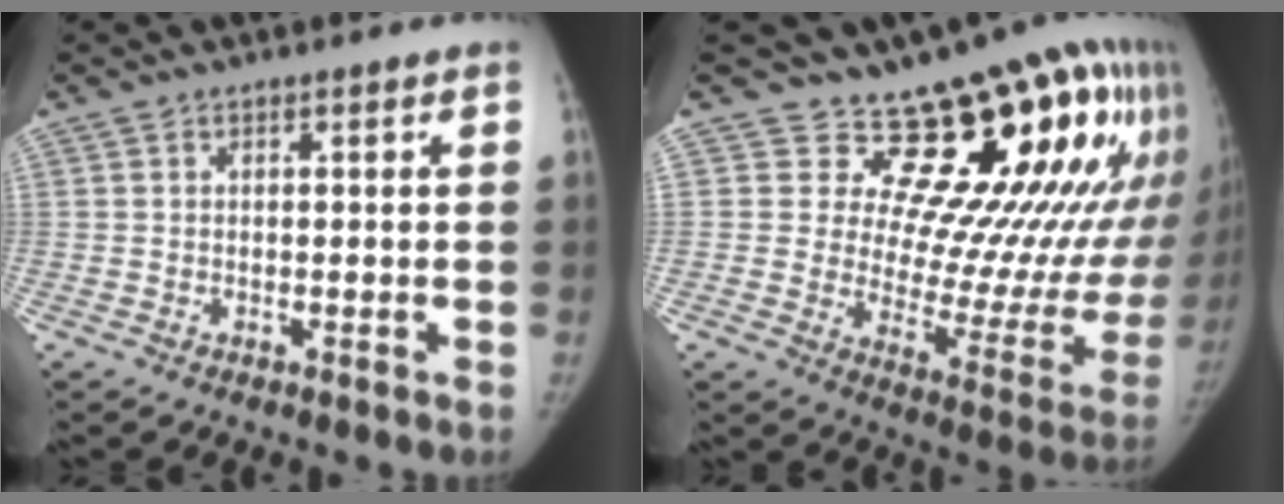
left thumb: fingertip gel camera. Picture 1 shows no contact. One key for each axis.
{"total": 23.1, "fx": 15.7, "fy": 9.0, "fz": 14.4, "tx": -0.148, "ty": -0.104, "tz": 0.212}